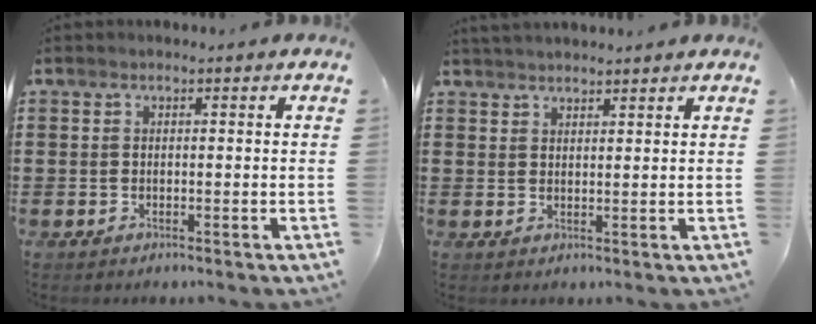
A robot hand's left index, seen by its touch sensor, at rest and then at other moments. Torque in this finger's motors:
{"motor_torque": [1.73, -0.41, 0.34, 0.17]}